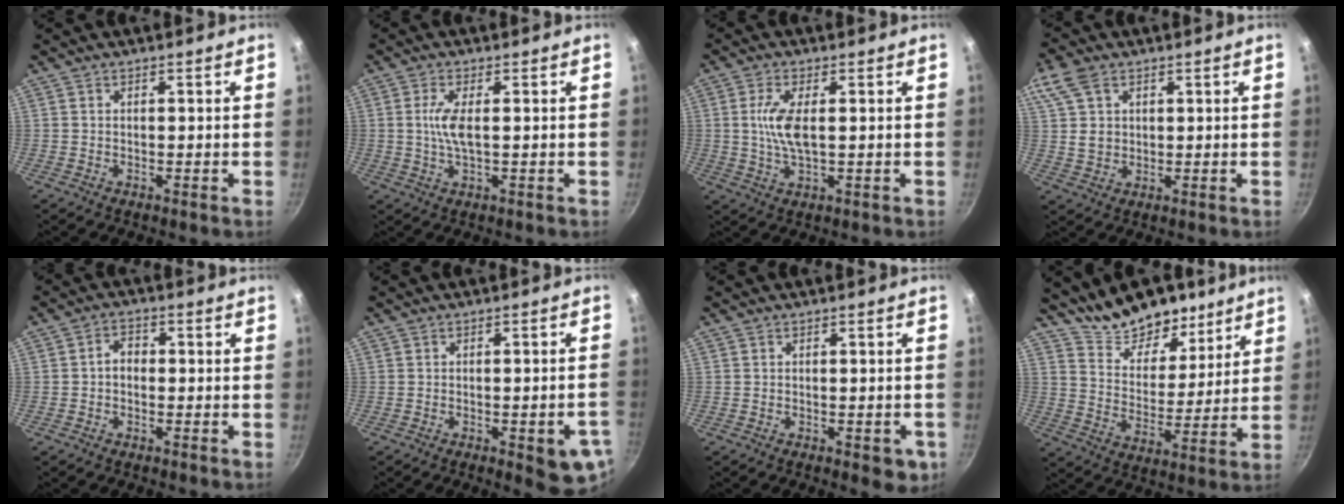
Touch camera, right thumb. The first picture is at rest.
{"total": 5.0, "force": [0.2, 1.4, 4.8], "torque": [-0.109, 0.001, 0.003]}
{"total": 6.8, "force": [0.6, 2.3, 6.3], "torque": [-0.136, -0.001, 0.010]}
{"total": 8.0, "force": [3.5, 5.6, 4.6], "torque": [-0.075, -0.003, 0.063]}
{"total": 2.9, "force": [-0.5, 2.2, 1.9], "torque": [-0.020, 0.013, -0.016]}
{"total": 8.6, "force": [-3.0, 2.7, 7.6], "torque": [-0.071, 0.008, -0.032]}
{"total": 4.5, "force": [-1.7, 2.1, 3.6], "torque": [-0.030, 0.004, -0.018]}
{"total": 15.0, "force": [11.5, 7.2, 6.3], "torque": [-0.052, -0.080, 0.188]}